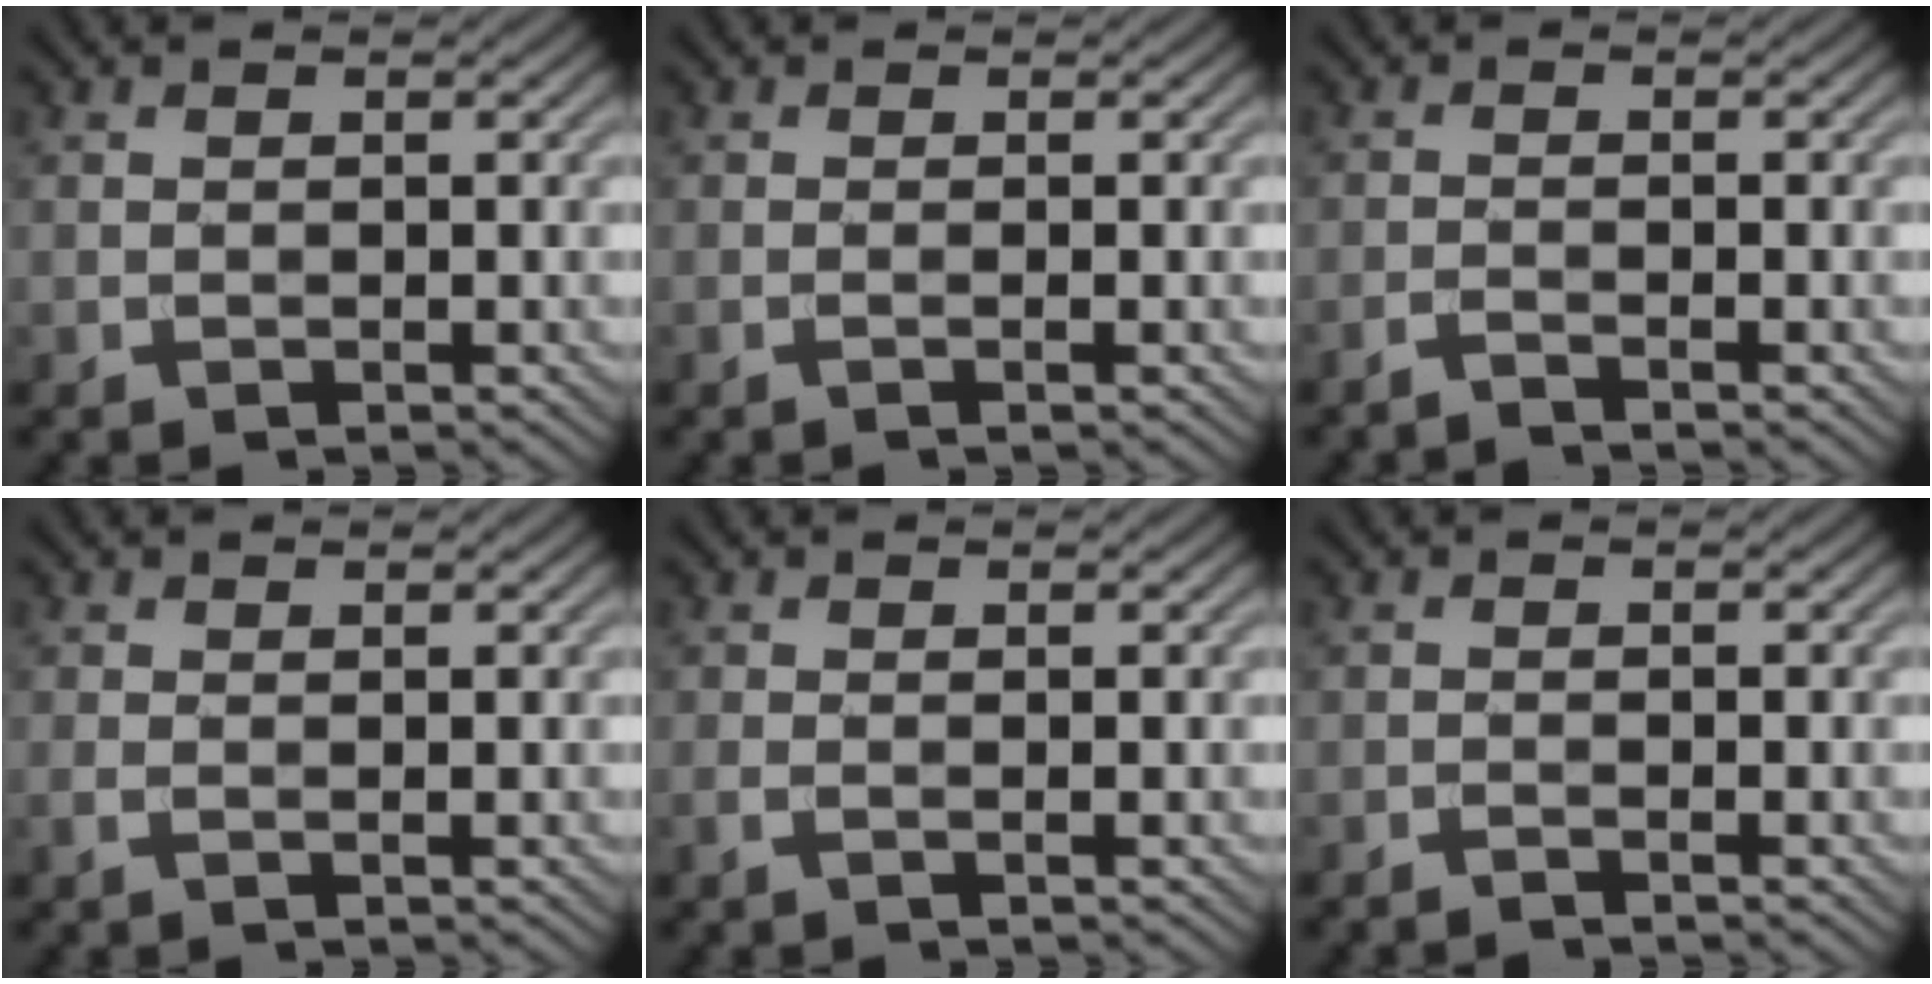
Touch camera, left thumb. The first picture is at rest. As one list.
[{"total": 0.8, "force": [-0.2, 0.0, 0.8], "torque": [-0.015, 0.001, -0.009]}, {"total": 1.4, "force": [-1.2, 0.0, 0.7], "torque": [-0.008, 0.000, -0.034]}, {"total": 0.8, "force": [0.1, 0.1, 0.7], "torque": [-0.020, 0.001, 0.000]}, {"total": 0.8, "force": [-0.2, 0.0, 0.8], "torque": [-0.020, 0.001, -0.007]}, {"total": 0.9, "force": [-0.7, 0.0, 0.4], "torque": [-0.006, 0.001, -0.019]}]